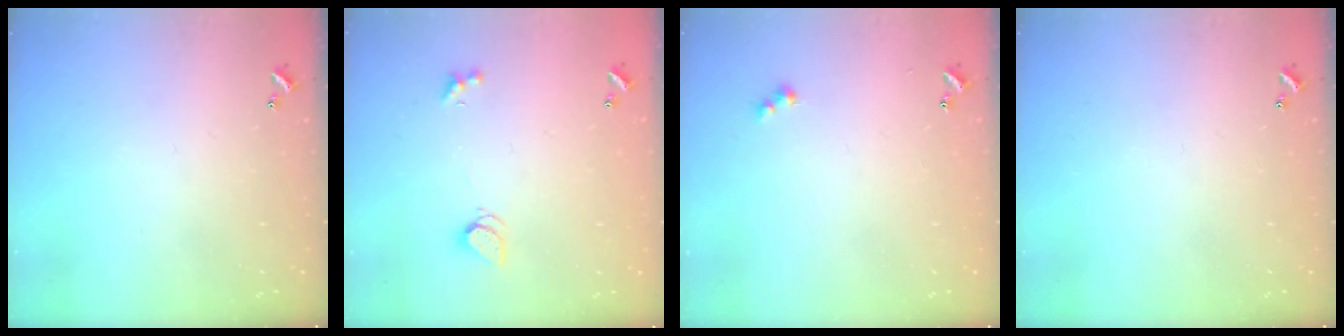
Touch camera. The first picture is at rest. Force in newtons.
{"total": 1.8, "press": 1.8, "slide": 0.5}
{"total": 2.4, "press": 2.4, "slide": 0.5}
{"total": 0.0}